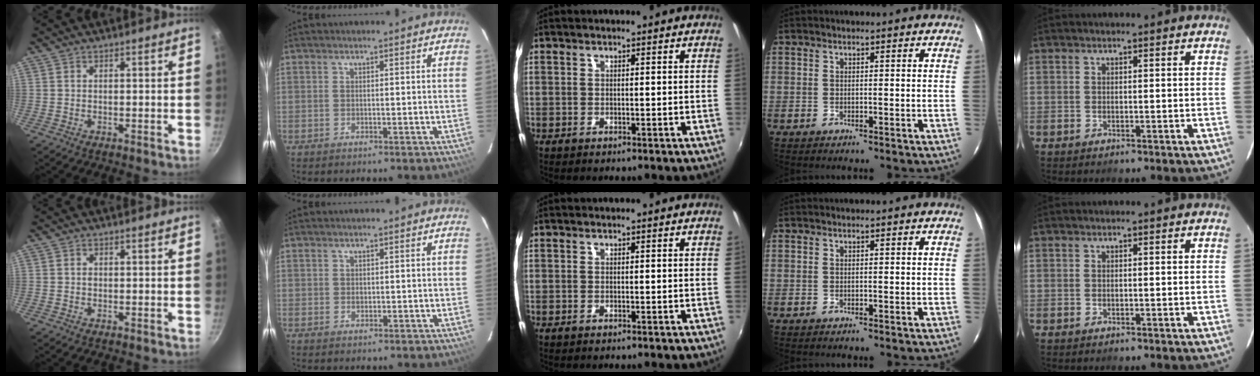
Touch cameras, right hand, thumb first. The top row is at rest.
{"thumb": {"total": 0.5, "force": [0.0, 0.4, 0.2], "torque": [-0.002, 0.002, 0.000]}, "index": {"total": 0.7, "force": [0.0, 0.7, 0.2], "torque": [0.000, 0.001, 0.000]}}